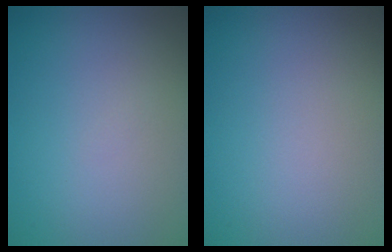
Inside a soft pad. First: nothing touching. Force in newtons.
{"total": 0.0}